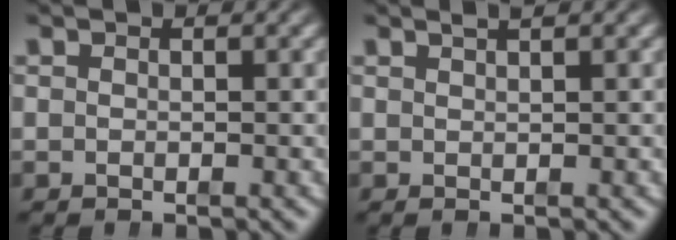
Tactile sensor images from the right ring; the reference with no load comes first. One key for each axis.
{"total": 1.6, "fx": 1.2, "fy": -0.7, "fz": 0.9, "tx": -0.001, "ty": 0.006, "tz": 0.021}